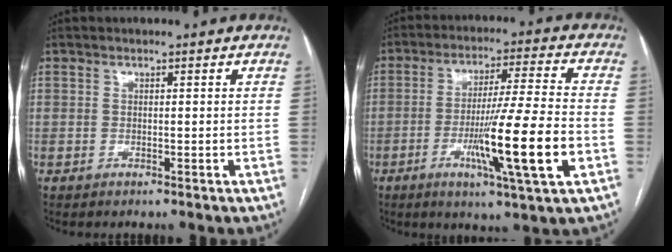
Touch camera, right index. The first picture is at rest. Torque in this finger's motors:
{"motor_torque": [2.14, 0.00, 0.65, 0.21]}